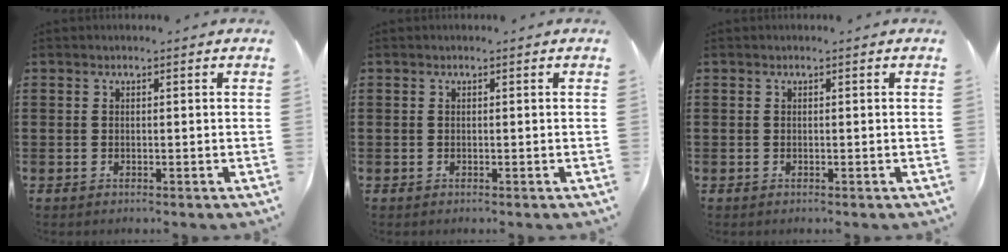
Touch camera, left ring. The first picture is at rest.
{"total": 0.0}
{"total": 0.0}